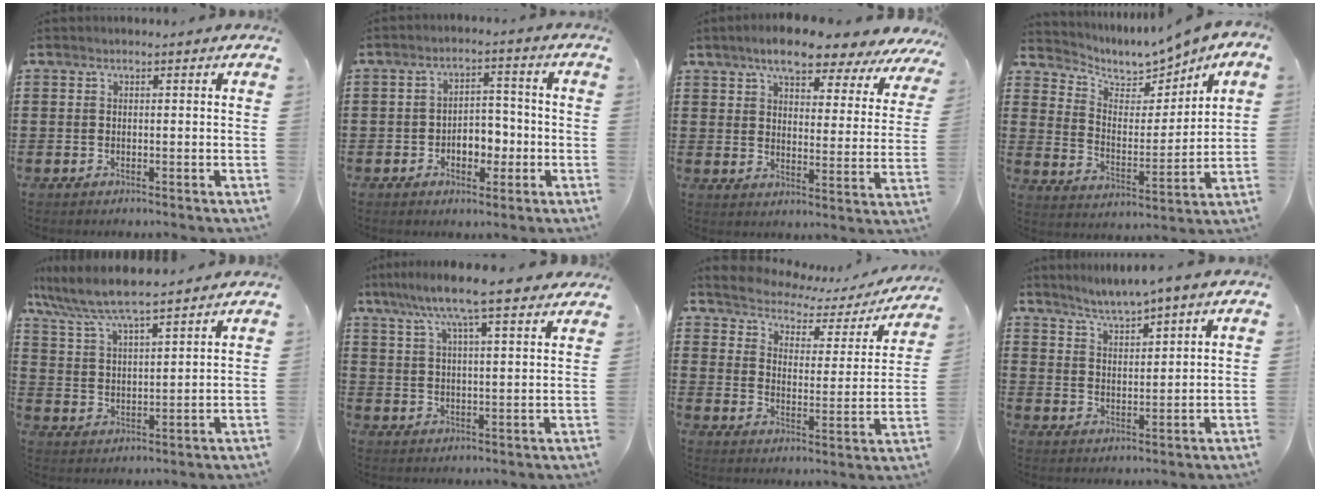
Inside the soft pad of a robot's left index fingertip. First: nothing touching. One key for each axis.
{"total": 4.7, "fx": -1.5, "fy": 3.1, "fz": 3.1, "tx": -0.054, "ty": 0.005, "tz": -0.033}
{"total": 7.2, "fx": 6.2, "fy": 1.5, "fz": 3.3, "tx": -0.075, "ty": -0.028, "tz": 0.104}
{"total": 5.7, "fx": 5.0, "fy": 2.5, "fz": 1.2, "tx": -0.049, "ty": -0.030, "tz": 0.082}
{"total": 6.8, "fx": 6.1, "fy": 0.5, "fz": 2.9, "tx": -0.081, "ty": -0.029, "tz": 0.106}
{"total": 9.5, "fx": 7.5, "fy": 1.0, "fz": 5.8, "tx": -0.123, "ty": -0.019, "tz": 0.131}
{"total": 3.1, "fx": 2.8, "fy": 1.2, "fz": 0.6, "tx": -0.035, "ty": -0.025, "tz": 0.039}
{"total": 2.7, "fx": 2.5, "fy": -0.2, "fz": 0.8, "tx": -0.025, "ty": -0.012, "tz": 0.042}